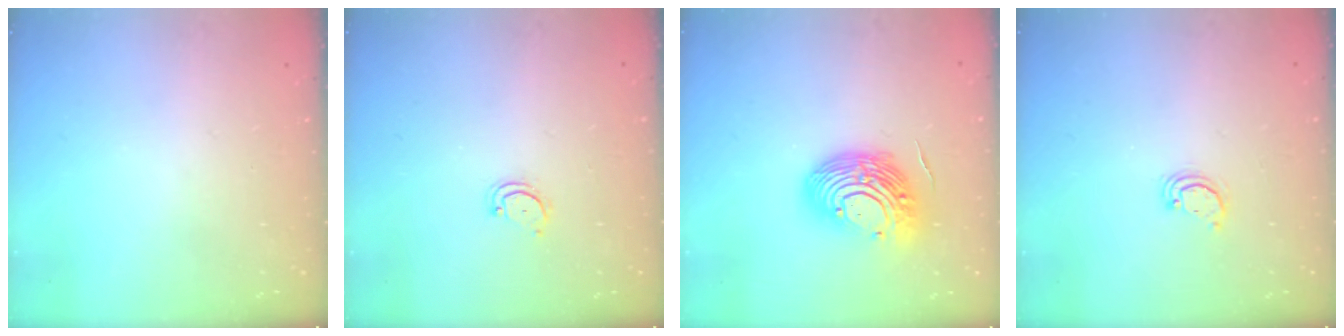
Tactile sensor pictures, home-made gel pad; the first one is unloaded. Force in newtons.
{"total": 2.8, "press": 2.8, "slide": 0.3}
{"total": 14.4, "press": 14.2, "slide": 2.4}
{"total": 2.5, "press": 2.5, "slide": 0.3}